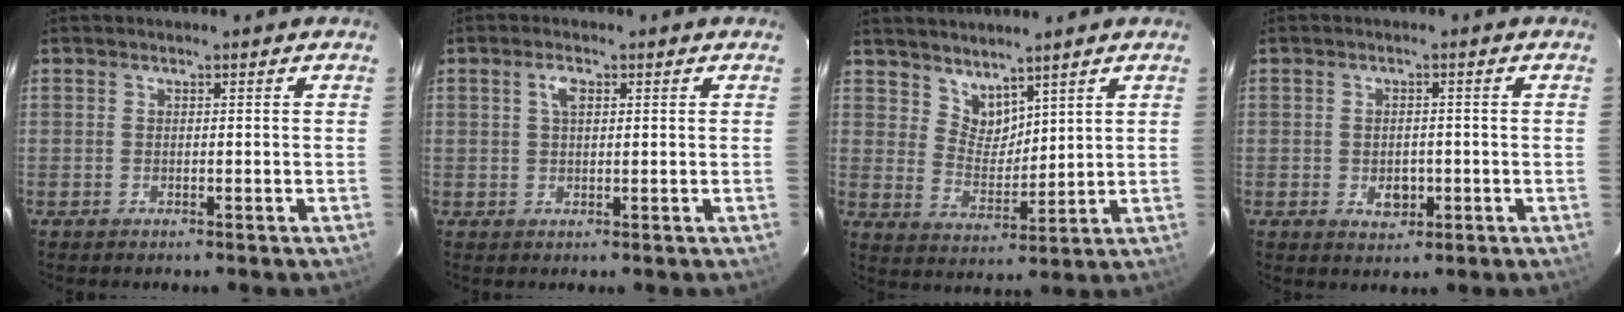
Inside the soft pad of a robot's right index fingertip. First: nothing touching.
{"total": 2.5, "force": [0.9, 1.2, 2.0], "torque": [-0.040, 0.007, 0.017]}
{"total": 6.0, "force": [4.9, 3.0, 1.7], "torque": [-0.020, -0.001, 0.099]}
{"total": 3.8, "force": [-0.9, 2.7, 2.5], "torque": [-0.043, -0.002, -0.009]}